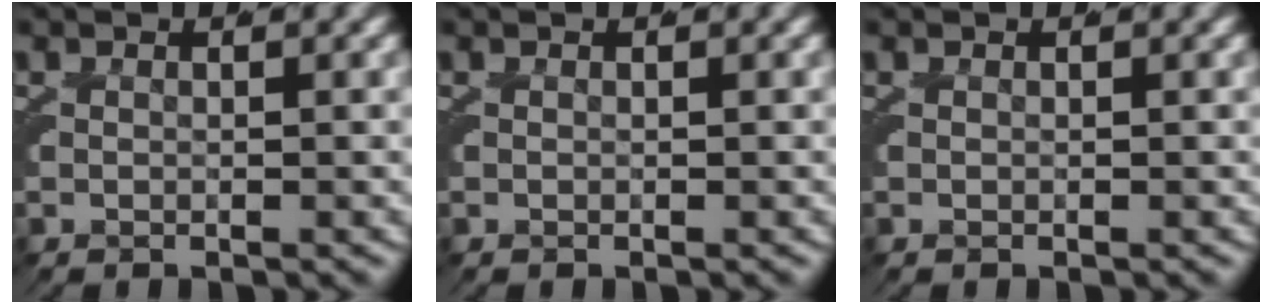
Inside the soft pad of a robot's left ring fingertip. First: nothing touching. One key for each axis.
{"total": 0.0}
{"total": 0.0}